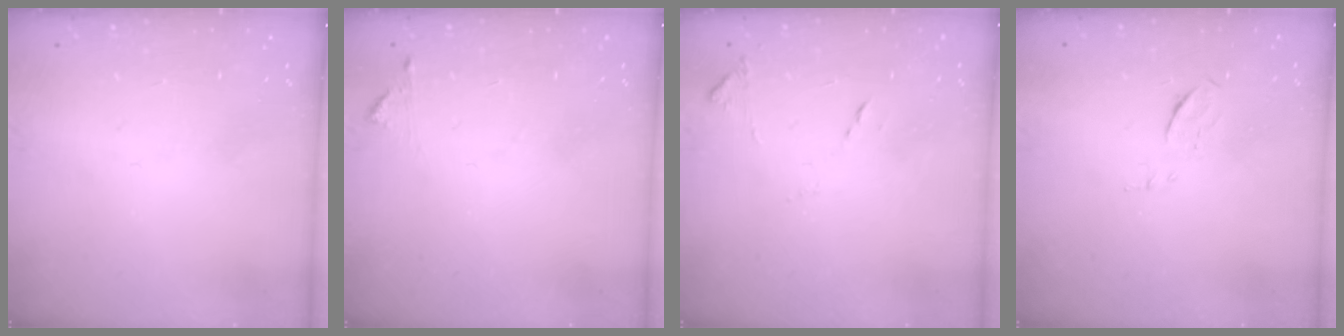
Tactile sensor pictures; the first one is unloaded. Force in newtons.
{"total": 4.4, "press": 4.3, "slide": 0.4}
{"total": 8.2, "press": 8.2, "slide": 0.6}
{"total": 5.0, "press": 4.9, "slide": 1.2}